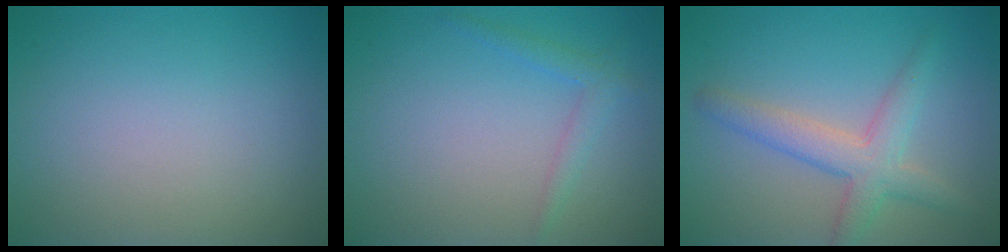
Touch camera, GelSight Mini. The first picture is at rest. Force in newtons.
{"total": 1.6, "press": 1.6, "slide": 0.1}
{"total": 3.9, "press": 3.9, "slide": 0.1}